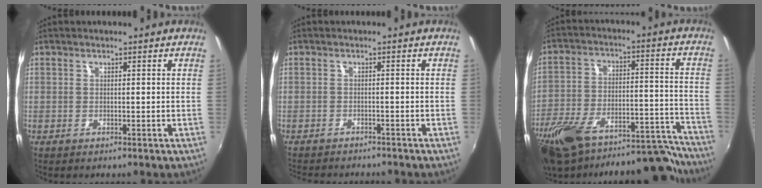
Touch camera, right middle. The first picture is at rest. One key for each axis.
{"total": 6.1, "fx": -5.7, "fy": 1.2, "fz": 1.9, "tx": -0.052, "ty": -0.015, "tz": -0.084}
{"total": 25.2, "fx": -21.9, "fy": 6.6, "fz": 10.6, "tx": -0.189, "ty": -0.005, "tz": -0.318}